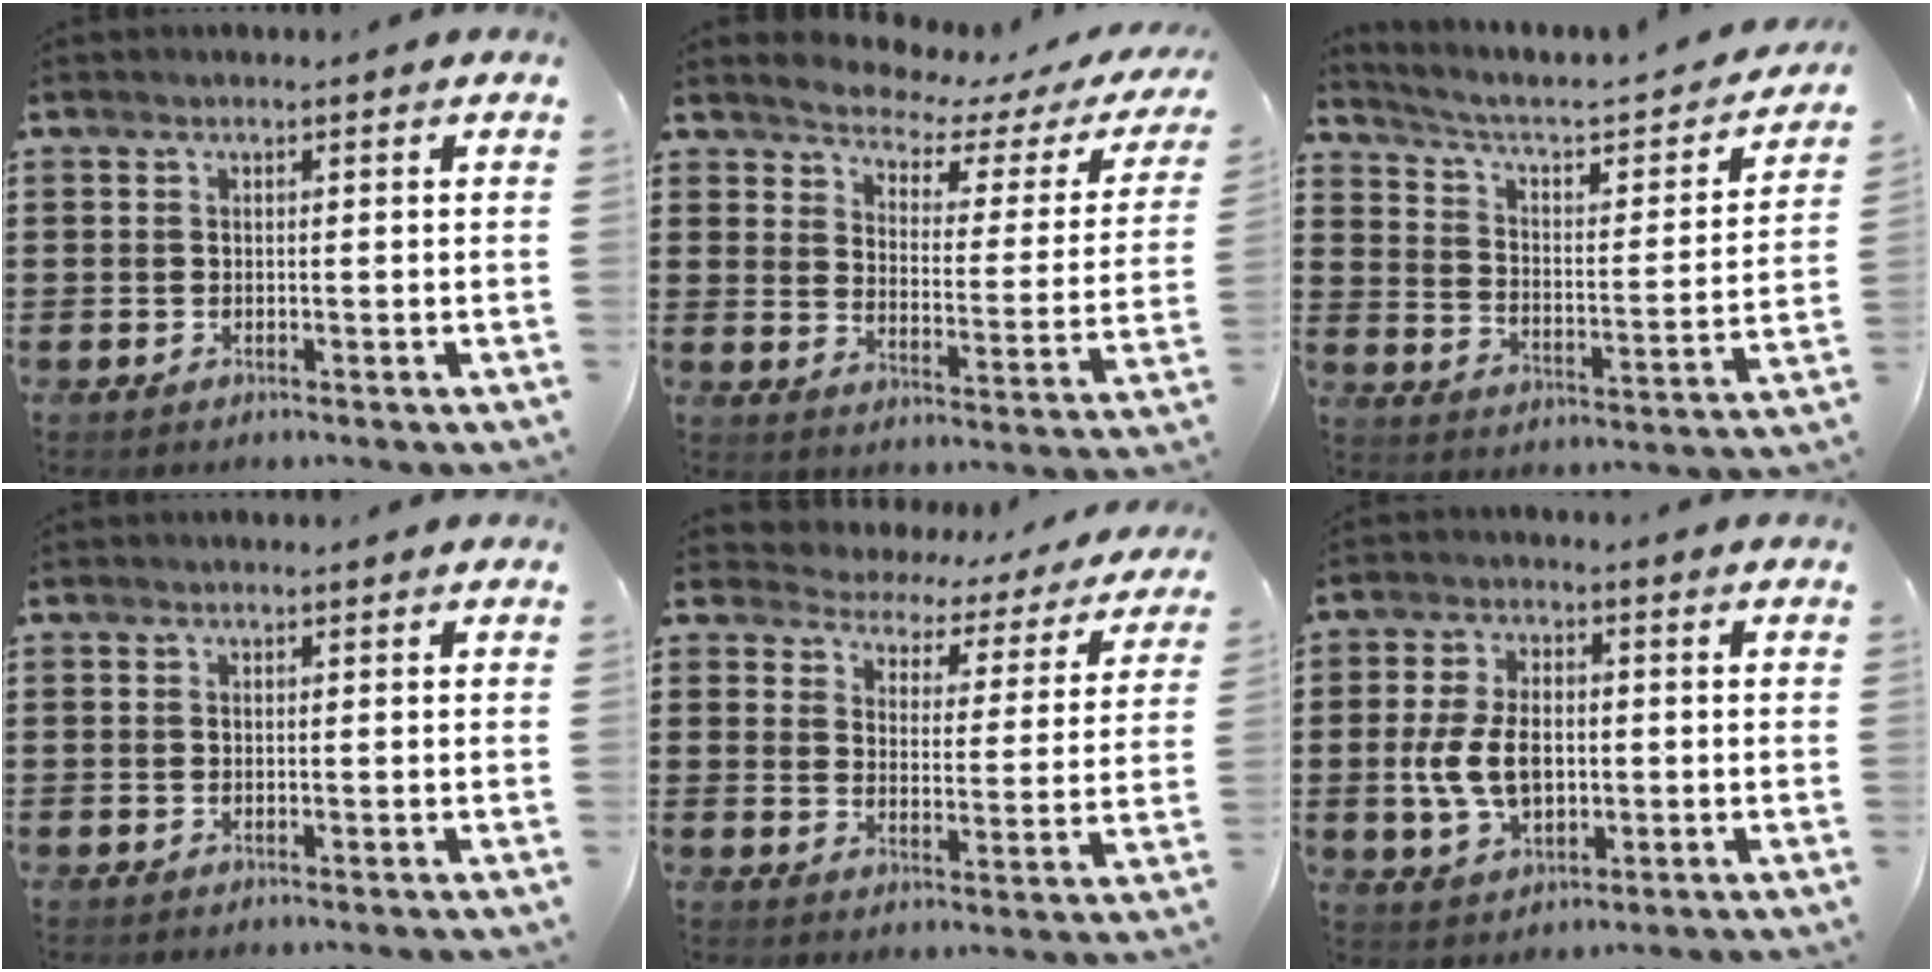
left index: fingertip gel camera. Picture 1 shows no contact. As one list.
[{"total": 3.3, "force": [3.1, 0.6, 0.7], "torque": [-0.037, -0.026, 0.045]}, {"total": 3.6, "force": [2.7, 1.1, 2.2], "torque": [-0.062, -0.029, 0.032]}, {"total": 0.0}, {"total": 3.1, "force": [3.0, 0.9, -0.3], "torque": [-0.019, -0.026, 0.042]}, {"total": 7.8, "force": [-0.5, 5.0, 6.1], "torque": [-0.133, 0.004, -0.017]}]